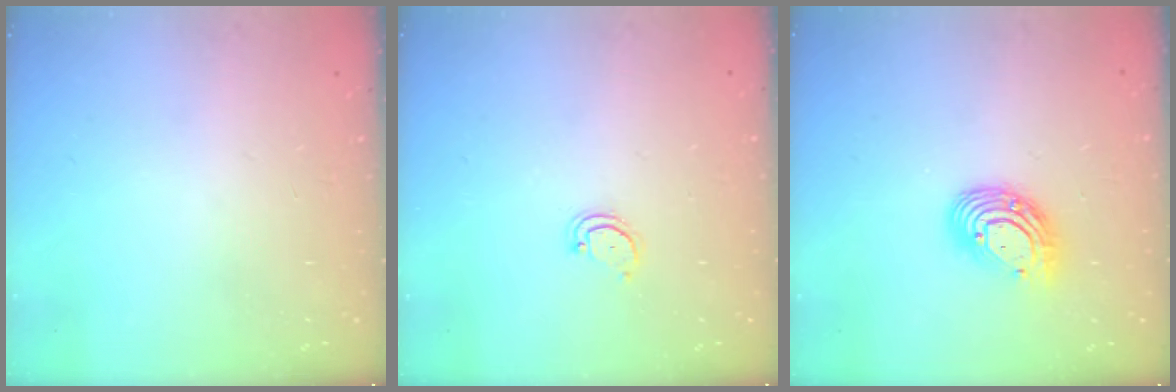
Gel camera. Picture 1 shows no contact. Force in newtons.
{"total": 3.3, "press": 3.3, "slide": 0.5}
{"total": 11.1, "press": 11.0, "slide": 1.1}